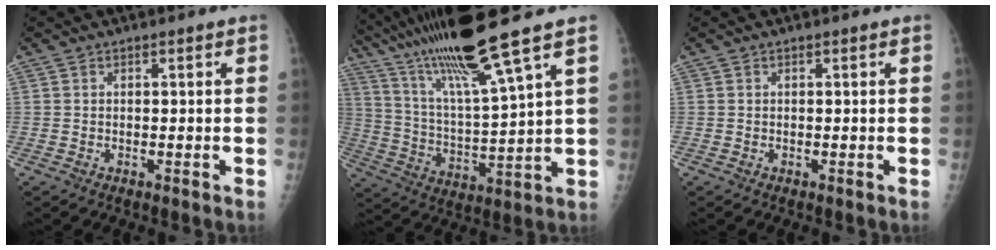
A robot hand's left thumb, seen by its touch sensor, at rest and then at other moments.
{"total": 18.0, "force": [13.0, -0.5, 12.4], "torque": [-0.220, -0.050, 0.242]}
{"total": 0.0}